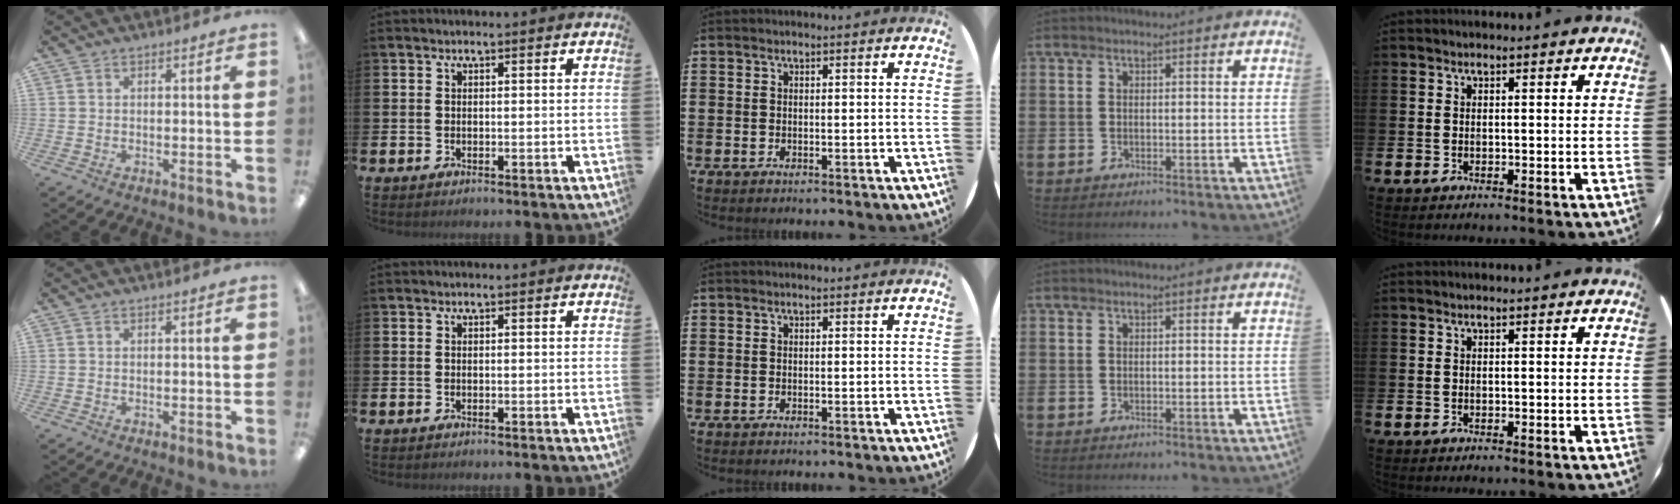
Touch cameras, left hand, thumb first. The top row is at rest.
{}